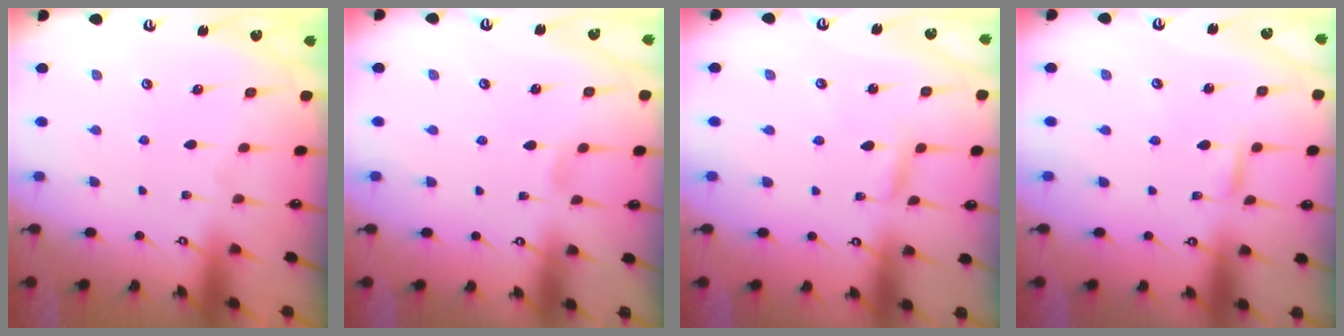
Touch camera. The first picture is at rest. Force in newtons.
{"total": 2.9, "press": 2.9, "slide": 0.3}
{"total": 2.0, "press": 2.0, "slide": 0.2}
{"total": 2.0, "press": 2.0, "slide": 0.1}